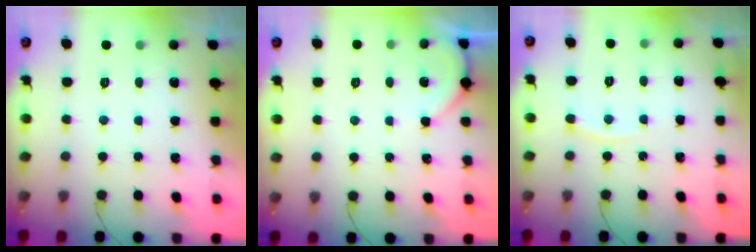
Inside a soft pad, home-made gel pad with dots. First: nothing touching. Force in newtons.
{"total": 2.0, "press": 2.0, "slide": 0.2}
{"total": 4.7, "press": 4.7, "slide": 0.7}